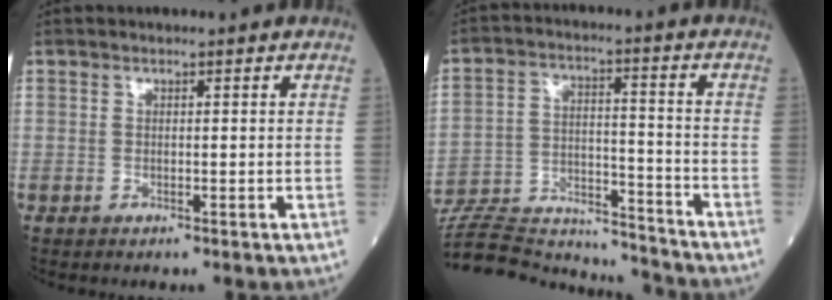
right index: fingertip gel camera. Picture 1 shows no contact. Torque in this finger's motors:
{"motor_torque": [-1.47, -0.66, -1.05, -0.21]}